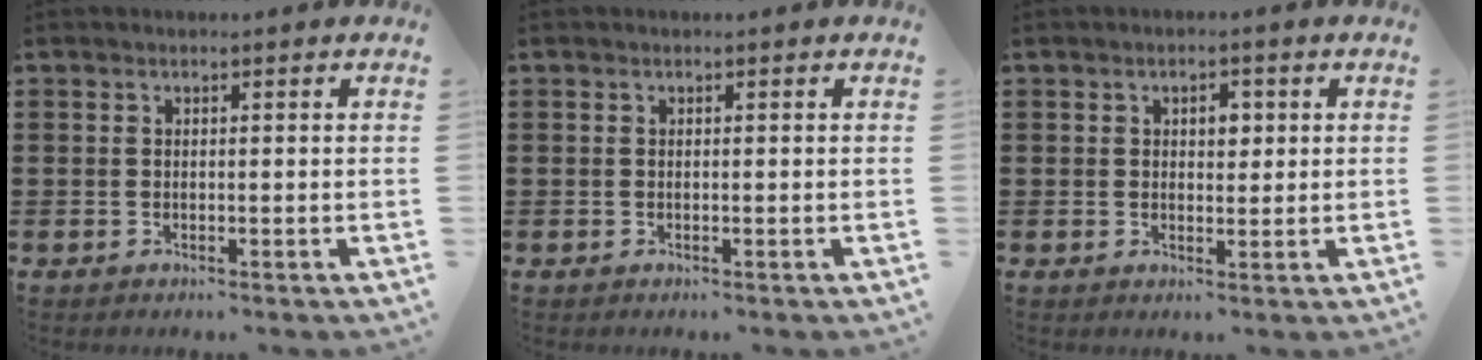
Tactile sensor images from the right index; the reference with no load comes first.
{"total": 0.0}
{"total": 2.4, "force": [0.7, 1.6, 1.6], "torque": [-0.020, 0.004, 0.007]}